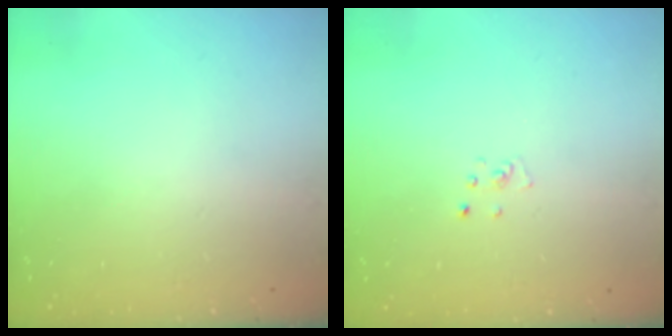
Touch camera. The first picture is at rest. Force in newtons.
{"total": 2.6, "press": 2.6, "slide": 0.3}